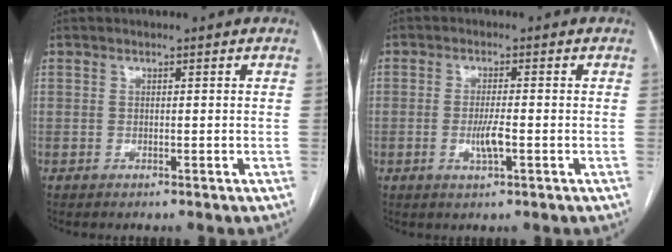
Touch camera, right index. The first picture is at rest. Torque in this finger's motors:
{"motor_torque": [0.13, 0.10, 0.17, 0.05]}